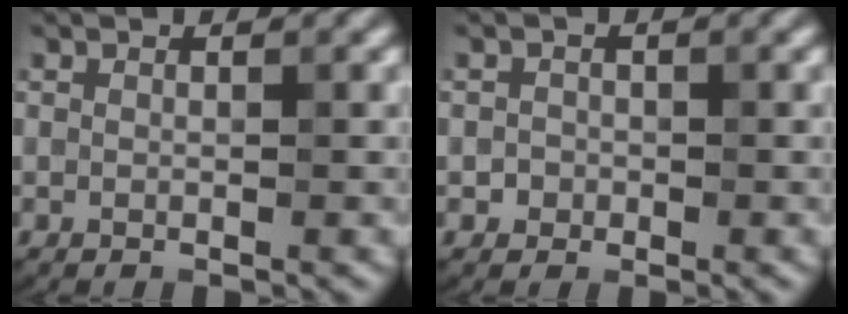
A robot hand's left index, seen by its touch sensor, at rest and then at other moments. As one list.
[{"total": 1.1, "force": [-0.3, 1.0, 0.1], "torque": [0.011, 0.000, -0.008]}]